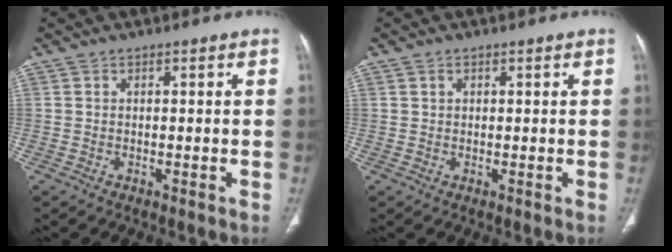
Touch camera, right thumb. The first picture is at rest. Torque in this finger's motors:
{"motor_torque": [0.02, -0.11, -0.15, 0.15, 0.05]}